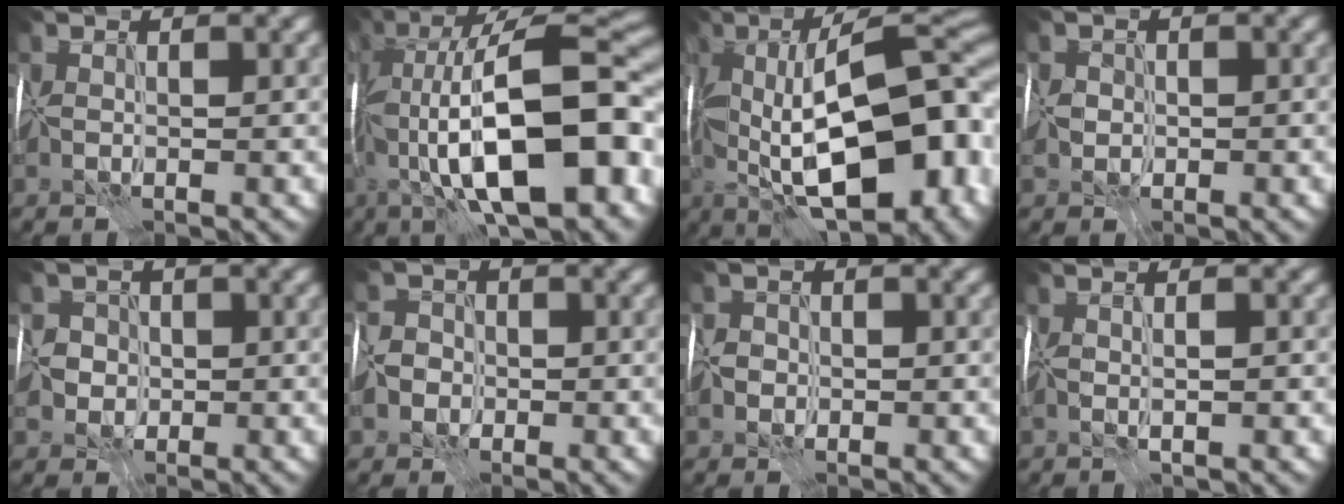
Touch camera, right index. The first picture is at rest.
{"total": 17.1, "force": [-4.0, 6.1, 15.5], "torque": [-0.235, 0.017, -0.072]}
{"total": 18.6, "force": [-4.0, 8.0, 16.4], "torque": [-0.214, -0.001, -0.060]}
{"total": 2.4, "force": [-0.8, 2.1, 1.0], "torque": [-0.015, 0.006, -0.011]}
{"total": 4.2, "force": [-1.2, 3.8, 1.3], "torque": [0.000, 0.022, -0.042]}
{"total": 5.5, "force": [-2.5, 4.6, 1.9], "torque": [-0.020, -0.001, -0.074]}
{"total": 2.4, "force": [-1.3, 2.0, 0.6], "torque": [0.004, 0.003, -0.032]}
{"total": 1.3, "force": [-0.9, 0.0, 0.9], "torque": [-0.017, -0.003, -0.017]}